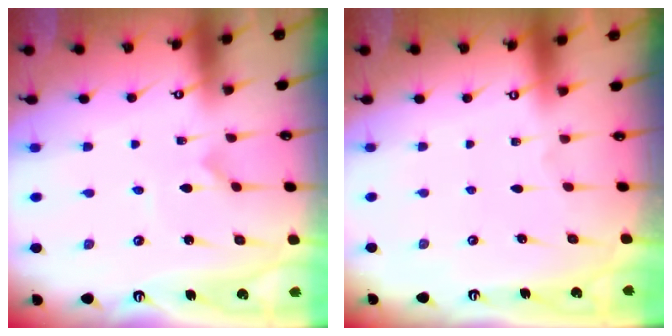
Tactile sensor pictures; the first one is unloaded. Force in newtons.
{"total": 0.0}